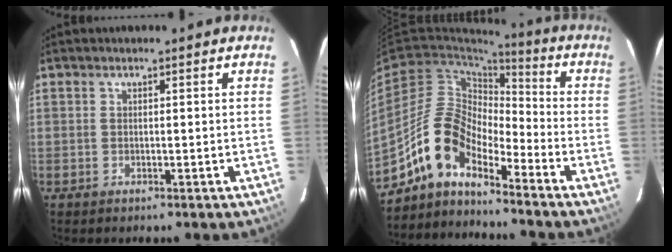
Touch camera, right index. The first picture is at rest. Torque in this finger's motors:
{"motor_torque": [0.90, -0.82, 0.79, 0.19]}